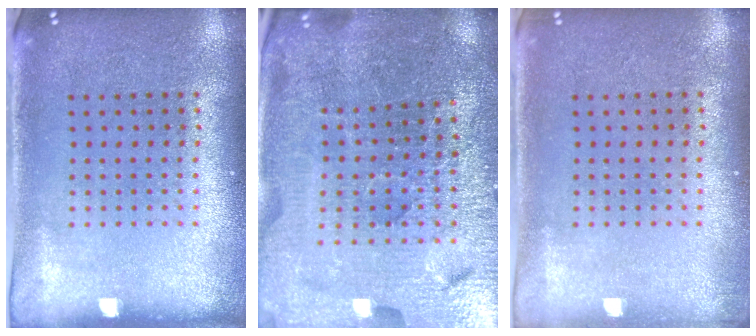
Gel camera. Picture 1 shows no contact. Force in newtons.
{"total": 4.8, "press": 4.6, "slide": 1.3}
{"total": 0.8, "press": 0.7, "slide": 0.4}